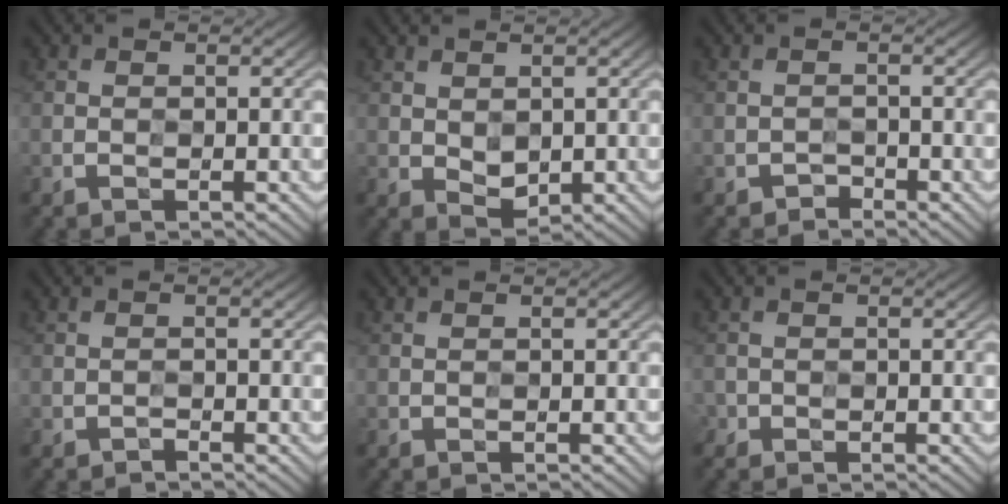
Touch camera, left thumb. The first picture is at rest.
{"total": 1.7, "force": [1.2, 1.1, 0.5], "torque": [-0.020, -0.002, 0.024]}
{"total": 1.1, "force": [-0.8, 0.2, -0.6], "torque": [0.011, 0.004, -0.016]}
{"total": 0.6, "force": [-0.5, 0.0, -0.2], "torque": [0.003, 0.001, -0.009]}
{"total": 0.0}
{"total": 1.2, "force": [-0.8, 0.9, 0.1], "torque": [-0.001, -0.006, -0.017]}